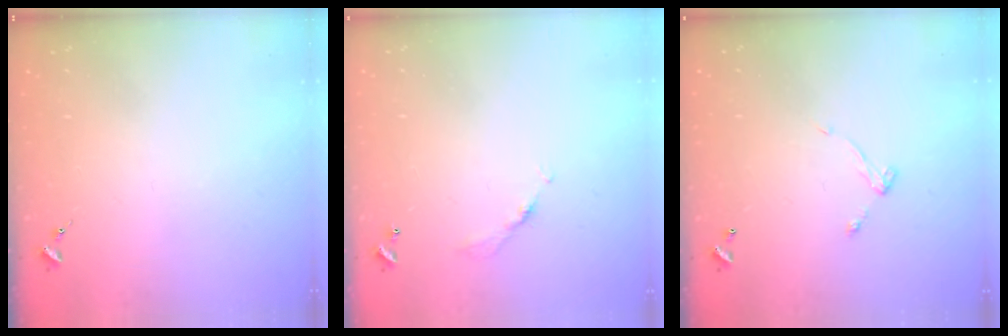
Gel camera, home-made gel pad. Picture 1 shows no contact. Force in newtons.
{"total": 4.4, "press": 4.3, "slide": 0.2}
{"total": 5.4, "press": 5.4, "slide": 0.4}